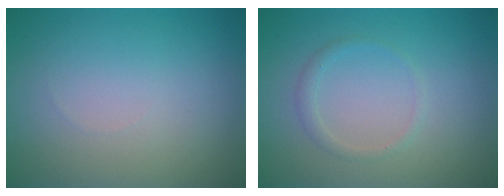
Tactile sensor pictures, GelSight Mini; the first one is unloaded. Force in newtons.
{"total": 1.1, "press": 1.0, "slide": 0.1}